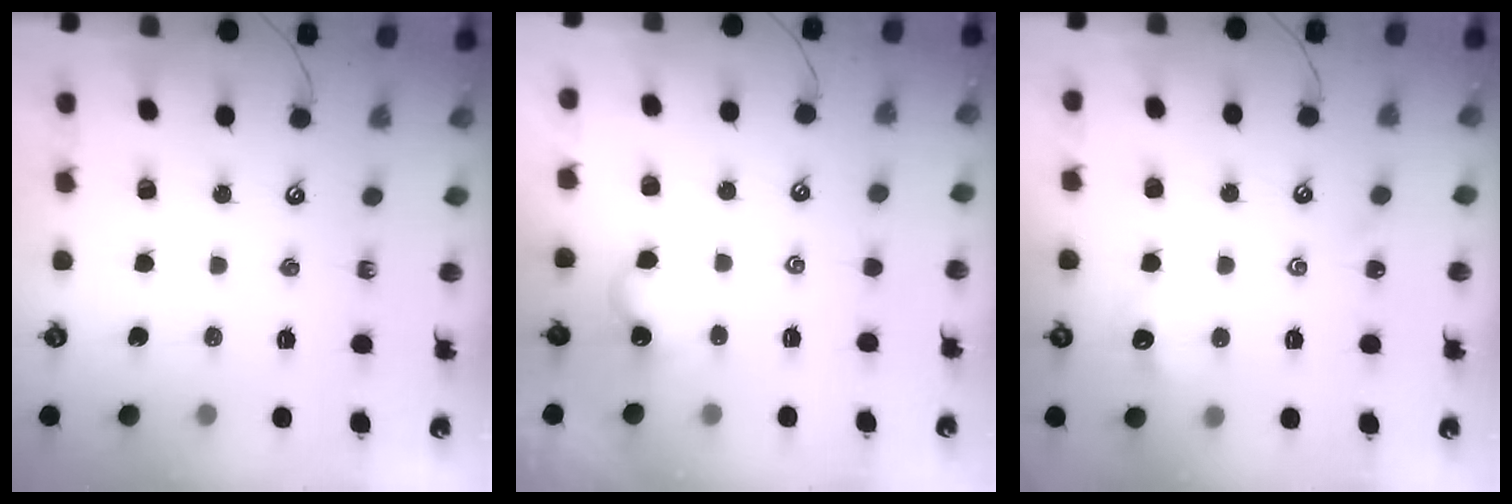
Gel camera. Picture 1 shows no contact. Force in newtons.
{"total": 2.6, "press": 2.6, "slide": 0.2}
{"total": 2.1, "press": 2.0, "slide": 0.6}